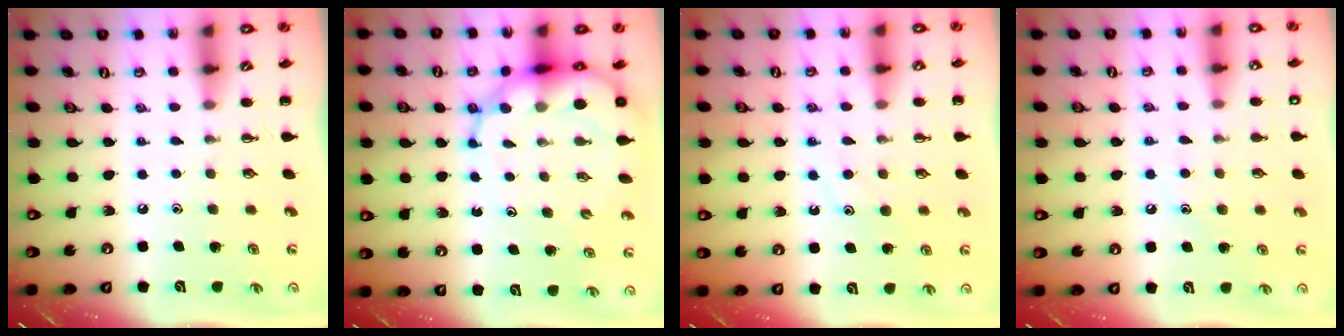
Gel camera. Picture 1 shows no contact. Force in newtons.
{"total": 11.8, "press": 11.4, "slide": 3.0}
{"total": 11.3, "press": 11.2, "slide": 1.0}
{"total": 8.7, "press": 8.5, "slide": 1.7}